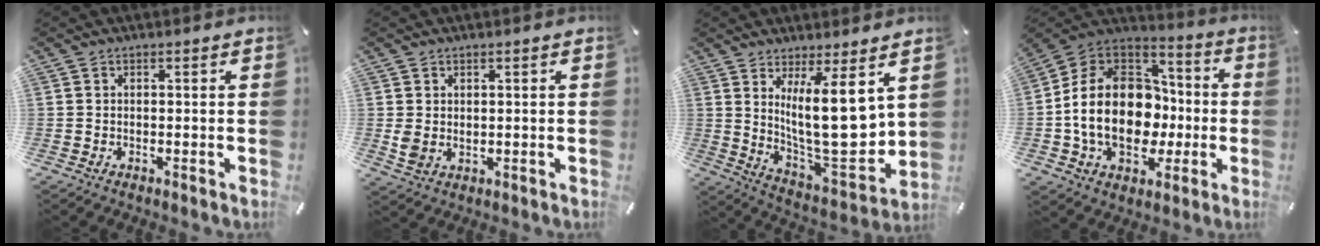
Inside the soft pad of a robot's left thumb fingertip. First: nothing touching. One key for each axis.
{"total": 3.2, "fx": 0.8, "fy": 2.7, "fz": 1.6, "tx": -0.031, "ty": -0.005, "tz": 0.014}
{"total": 18.0, "fx": 6.1, "fy": 6.0, "fz": 15.8, "tx": -0.259, "ty": -0.067, "tz": 0.099}
{"total": 20.2, "fx": -3.2, "fy": 15.4, "fz": 12.7, "tx": -0.263, "ty": 0.006, "tz": -0.044}